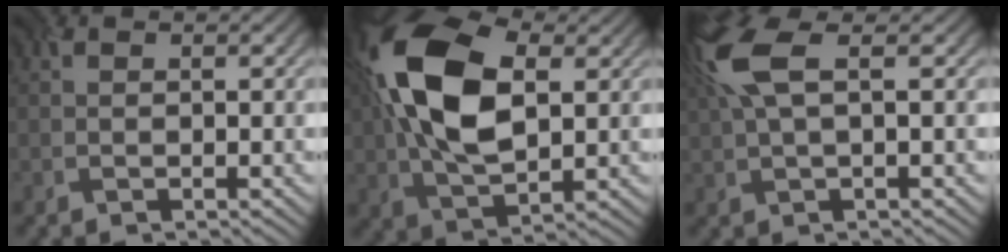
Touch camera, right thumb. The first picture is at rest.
{"total": 14.6, "force": [3.0, 8.2, 11.7], "torque": [-0.253, 0.016, 0.051]}
{"total": 6.0, "force": [2.1, 1.8, 5.3], "torque": [-0.135, 0.013, 0.035]}